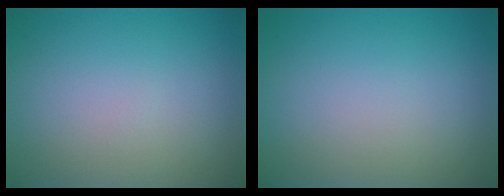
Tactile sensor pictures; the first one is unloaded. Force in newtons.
{"total": 0.0}